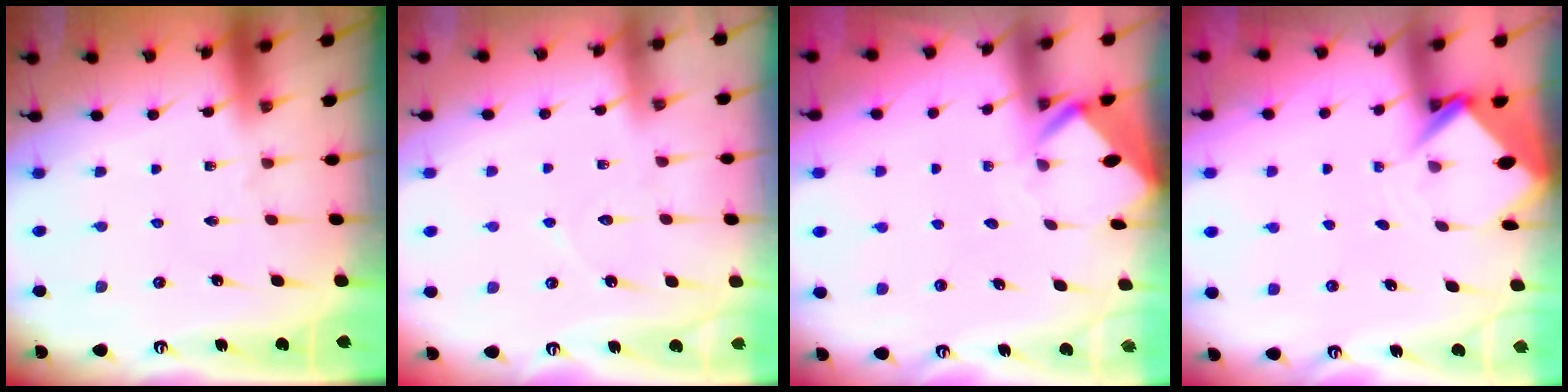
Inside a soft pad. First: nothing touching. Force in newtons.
{"total": 5.1, "press": 5.1, "slide": 0.5}
{"total": 3.9, "press": 3.9, "slide": 0.3}
{"total": 3.8, "press": 3.8, "slide": 0.2}